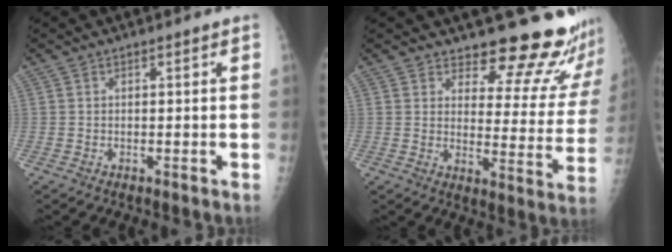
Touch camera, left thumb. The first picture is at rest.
{"total": 15.7, "force": [14.9, 3.7, 3.5], "torque": [0.005, -0.158, 0.170]}